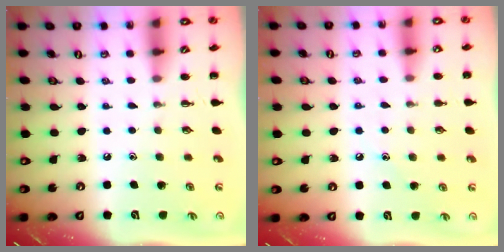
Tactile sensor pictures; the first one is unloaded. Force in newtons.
{"total": 5.9, "press": 5.7, "slide": 1.6}